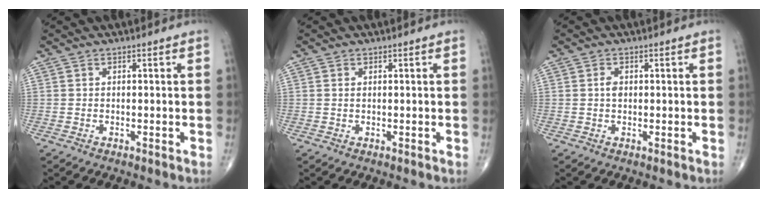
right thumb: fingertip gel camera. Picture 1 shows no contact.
{"total": 0.6, "force": [0.2, 0.3, 0.5], "torque": [-0.014, 0.003, 0.005]}
{"total": 1.6, "force": [0.2, 1.0, 1.2], "torque": [-0.022, 0.000, 0.002]}